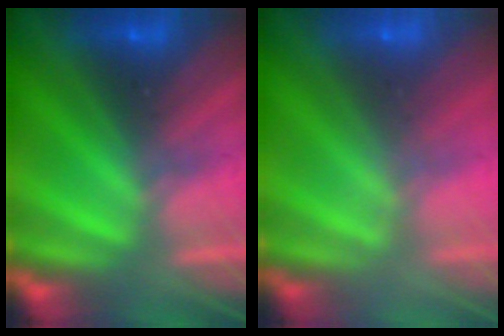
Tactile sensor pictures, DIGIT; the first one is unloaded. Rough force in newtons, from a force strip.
{"total": 1.9}